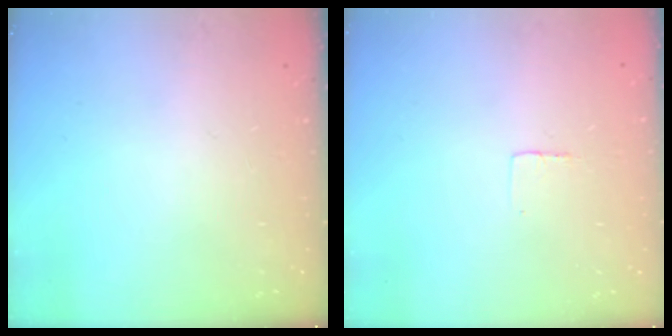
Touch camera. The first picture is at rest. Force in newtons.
{"total": 2.3, "press": 2.3, "slide": 0.1}